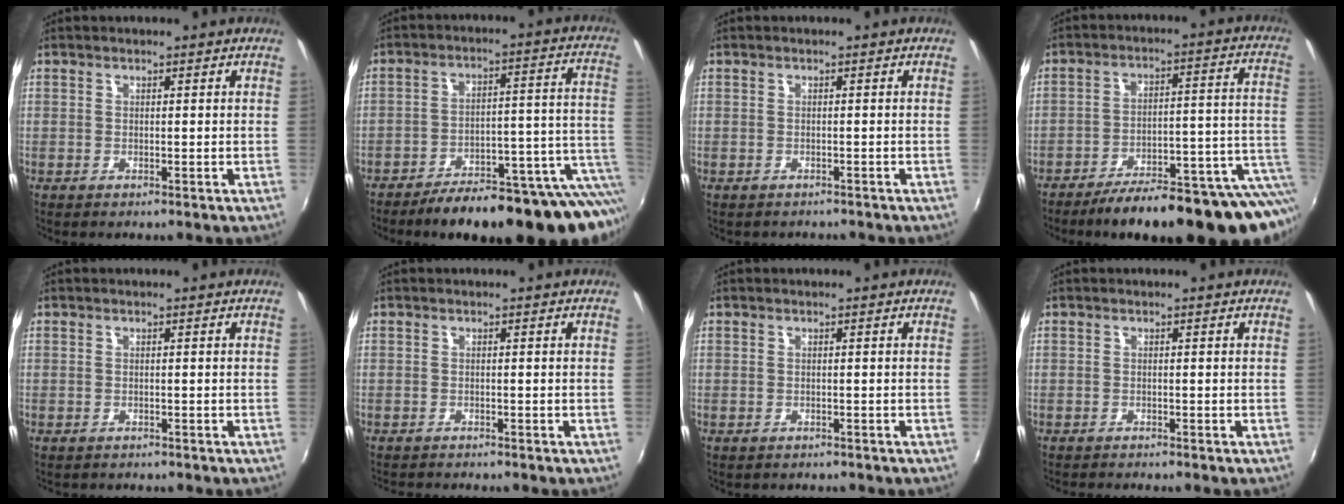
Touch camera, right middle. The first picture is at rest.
{"total": 22.9, "force": [-17.2, 5.5, 14.1], "torque": [-0.162, -0.016, -0.231]}
{"total": 1.6, "force": [-1.4, 0.7, 0.3], "torque": [-0.011, -0.007, -0.017]}
{"total": 23.2, "force": [-17.1, 4.7, 14.9], "torque": [-0.173, -0.022, -0.233]}
{"total": 0.8, "force": [-0.7, 0.4, 0.0], "torque": [-0.006, -0.001, -0.010]}
{"total": 2.2, "force": [-2.1, 0.2, 0.4], "torque": [-0.016, -0.014, -0.039]}
{"total": 1.0, "force": [-0.8, 0.5, 0.1], "torque": [-0.008, -0.002, -0.010]}
{"total": 1.6, "force": [-1.6, 0.0, 0.3], "torque": [-0.010, -0.012, -0.030]}